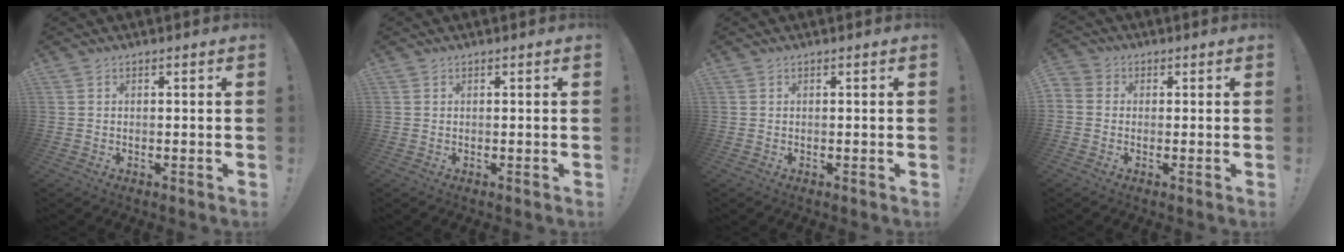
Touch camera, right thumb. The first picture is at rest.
{"total": 0.0}
{"total": 0.0}
{"total": 2.9, "force": [-0.5, 2.5, 1.4], "torque": [-0.033, 0.005, -0.008]}